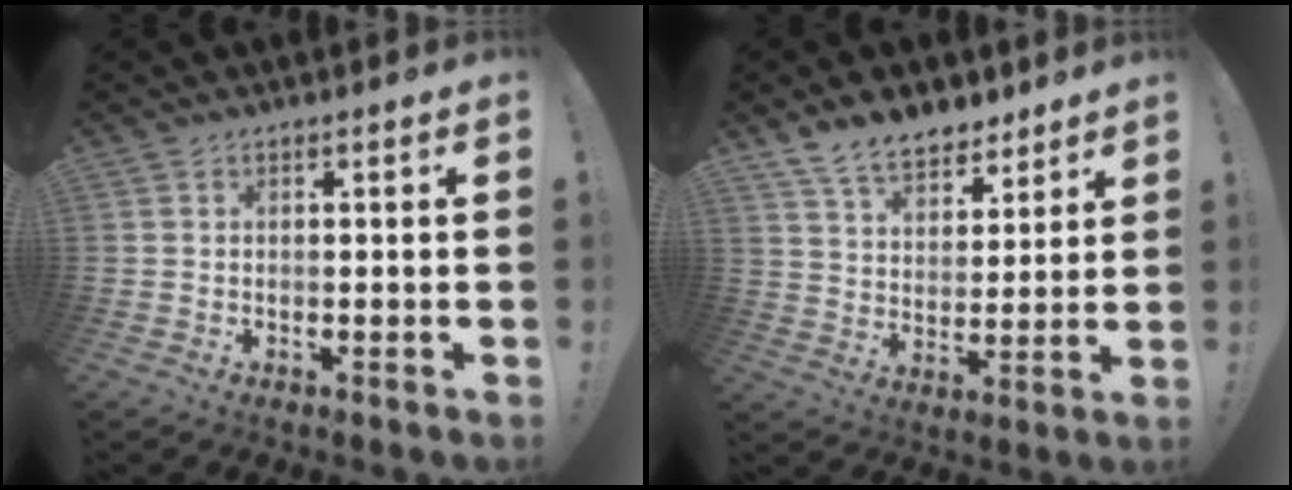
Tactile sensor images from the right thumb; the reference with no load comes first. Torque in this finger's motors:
{"motor_torque": [0.03, 0.14, 0.69, 0.65, 0.01]}